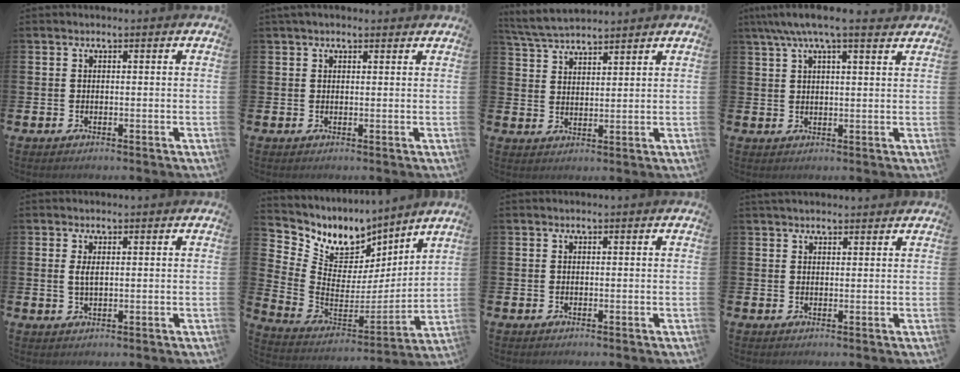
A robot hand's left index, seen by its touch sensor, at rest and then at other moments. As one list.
[{"total": 1.4, "force": [1.2, 0.5, 0.5], "torque": [0.003, 0.002, 0.017]}, {"total": 4.7, "force": [4.6, 0.6, 0.8], "torque": [-0.030, -0.020, 0.083]}, {"total": 5.4, "force": [4.5, 0.7, 2.9], "torque": [-0.062, -0.009, 0.079]}, {"total": 1.6, "force": [0.7, 0.6, 1.3], "torque": [-0.020, -0.001, 0.009]}, {"total": 8.9, "force": [7.0, 5.1, 1.9], "torque": [-0.079, -0.049, 0.129]}, {"total": 0.0}, {"total": 1.9, "force": [1.8, 0.5, 0.3], "torque": [0.006, -0.005, 0.030]}]